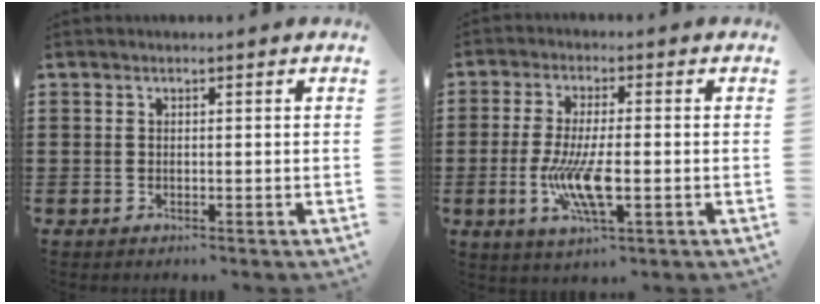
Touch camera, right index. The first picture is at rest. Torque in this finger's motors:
{"motor_torque": [0.49, -0.27, 0.37, 0.09]}